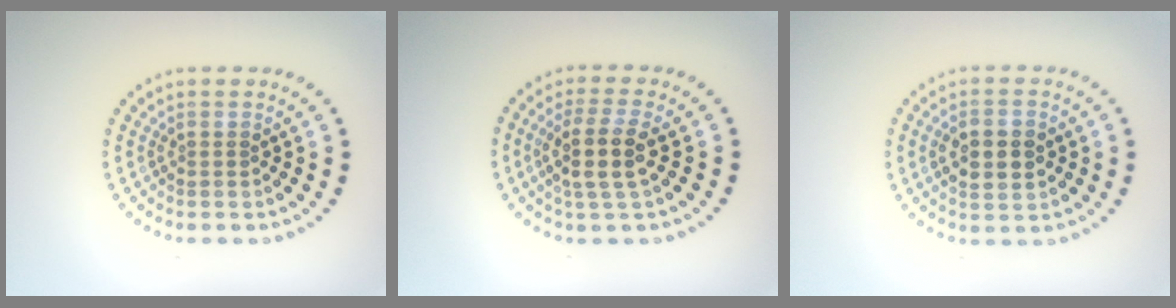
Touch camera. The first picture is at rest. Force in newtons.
{"total": 3.4, "press": 3.0, "slide": 1.5}
{"total": 4.3, "press": 4.3, "slide": 0.4}